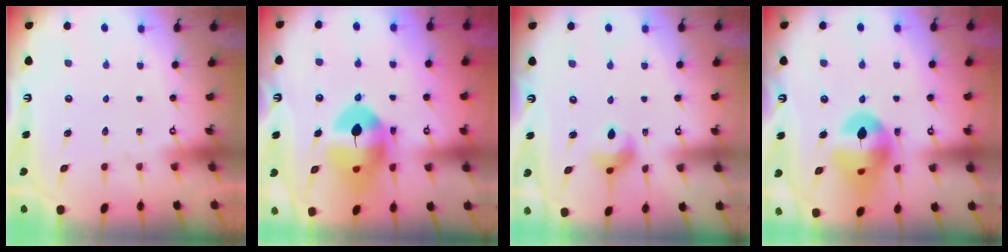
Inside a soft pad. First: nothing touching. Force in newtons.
{"total": 14.7, "press": 14.6, "slide": 2.1}
{"total": 7.3, "press": 7.3, "slide": 0.9}
{"total": 15.9, "press": 15.8, "slide": 2.1}